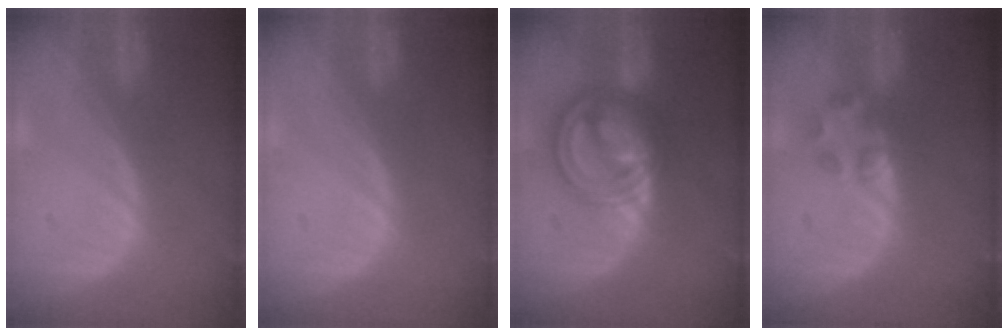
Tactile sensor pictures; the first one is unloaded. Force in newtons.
{"total": 0.0}
{"total": 9.2, "press": 9.2, "slide": 0.7}
{"total": 2.7, "press": 2.6, "slide": 0.9}